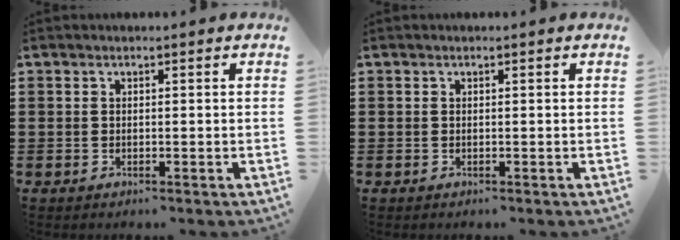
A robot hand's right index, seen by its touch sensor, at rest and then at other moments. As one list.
[{"total": 0.0}]